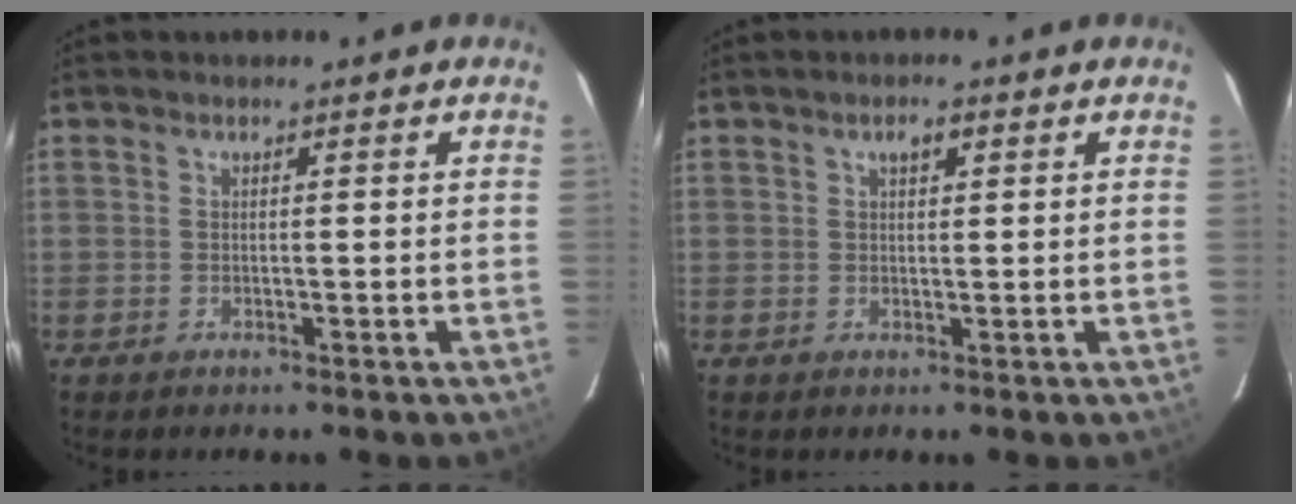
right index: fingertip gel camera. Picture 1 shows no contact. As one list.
[{"total": 1.9, "force": [0.9, 0.9, 1.4], "torque": [-0.022, 0.008, 0.014]}]